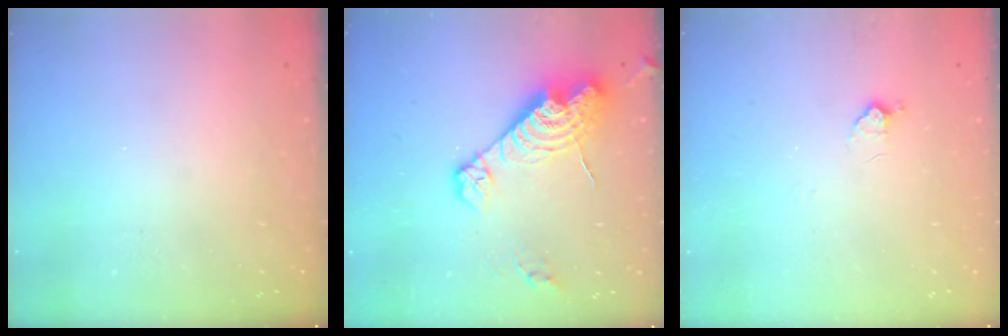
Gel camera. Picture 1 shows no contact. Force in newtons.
{"total": 16.2, "press": 16.1, "slide": 1.3}
{"total": 4.4, "press": 4.4, "slide": 0.8}